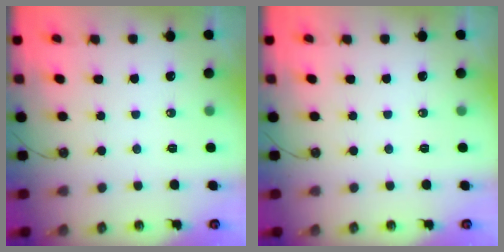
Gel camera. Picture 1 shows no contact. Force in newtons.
{"total": 0.0}